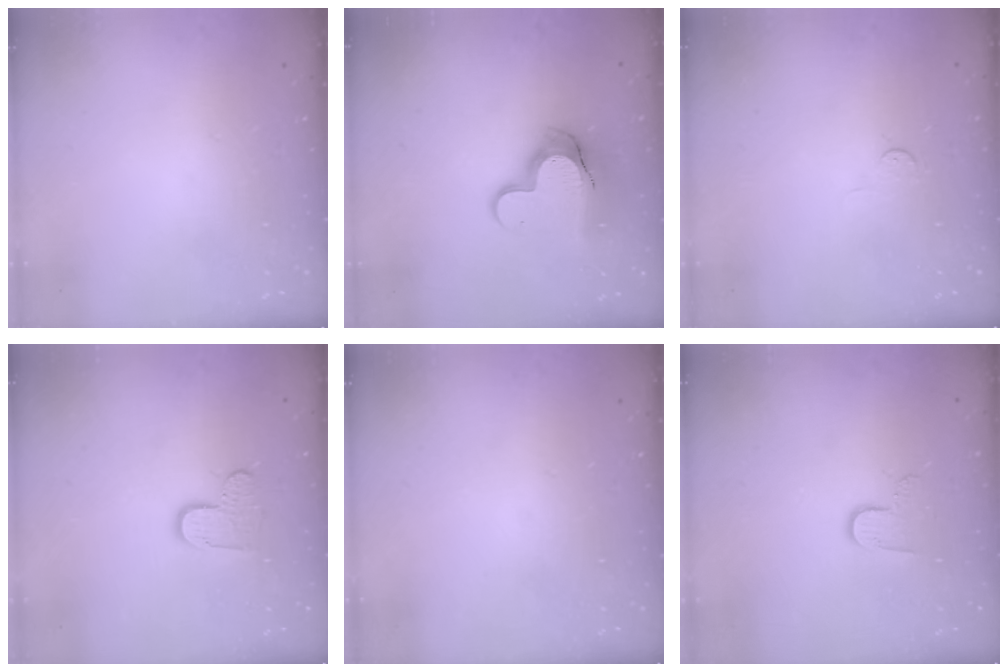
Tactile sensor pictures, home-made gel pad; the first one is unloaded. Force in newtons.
{"total": 11.8, "press": 11.8, "slide": 1.0}
{"total": 2.8, "press": 2.8, "slide": 0.4}
{"total": 8.3, "press": 8.3, "slide": 0.5}
{"total": 0.0}
{"total": 6.5, "press": 6.4, "slide": 0.6}